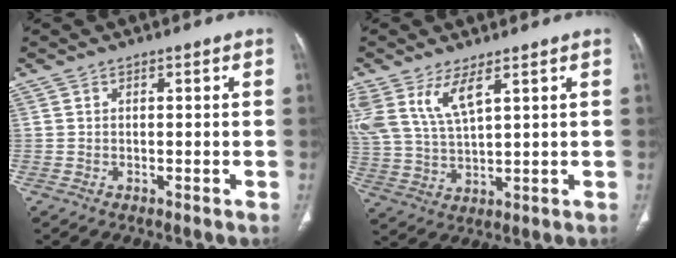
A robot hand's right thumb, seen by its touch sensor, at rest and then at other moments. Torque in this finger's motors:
{"motor_torque": [-0.82, 0.85, 0.76, 0.93, 0.05]}